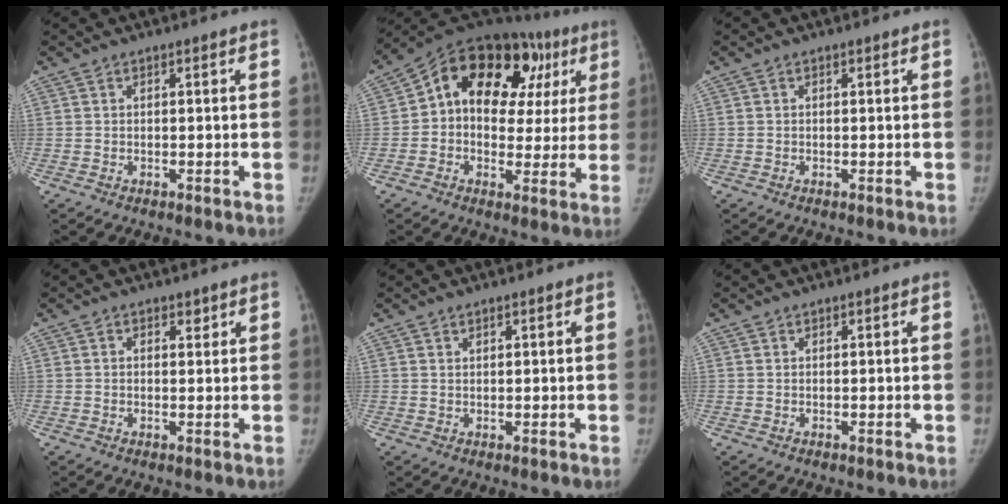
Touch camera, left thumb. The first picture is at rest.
{"total": 22.4, "force": [7.0, 14.6, 15.5], "torque": [-0.176, 0.051, 0.102]}
{"total": 0.0}
{"total": 1.4, "force": [0.8, 0.9, 0.7], "torque": [0.000, -0.003, 0.009]}
{"total": 0.8, "force": [0.7, 0.3, 0.3], "torque": [-0.001, -0.005, 0.011]}
{"total": 0.0}